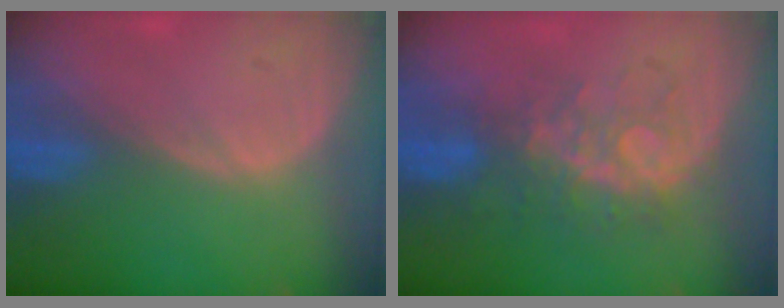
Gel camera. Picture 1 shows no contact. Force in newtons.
{"total": 8.1, "press": 7.1, "slide": 3.9}